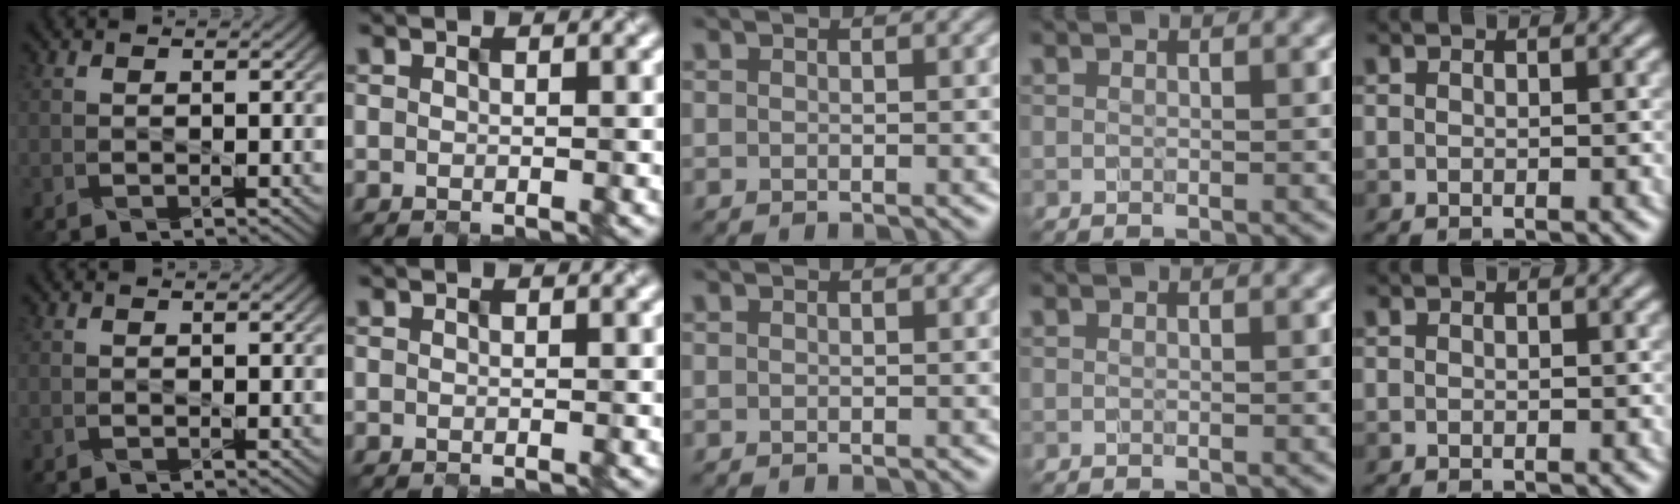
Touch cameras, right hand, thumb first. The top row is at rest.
{}